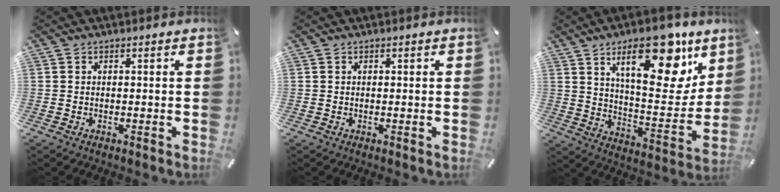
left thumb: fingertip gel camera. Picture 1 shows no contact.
{"total": 0.0}
{"total": 23.0, "force": [12.9, 9.9, 16.2], "torque": [-0.223, -0.072, 0.205]}